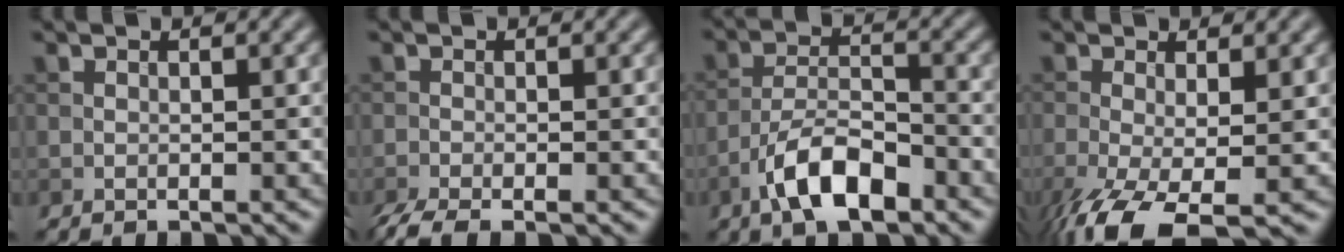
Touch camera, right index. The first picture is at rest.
{"total": 3.3, "force": [-2.4, 0.7, 2.1], "torque": [-0.043, -0.011, -0.052]}
{"total": 6.5, "force": [-3.8, 2.6, 4.6], "torque": [-0.081, 0.005, -0.074]}
{"total": 7.5, "force": [-3.7, 2.6, 5.9], "torque": [-0.134, -0.029, -0.063]}